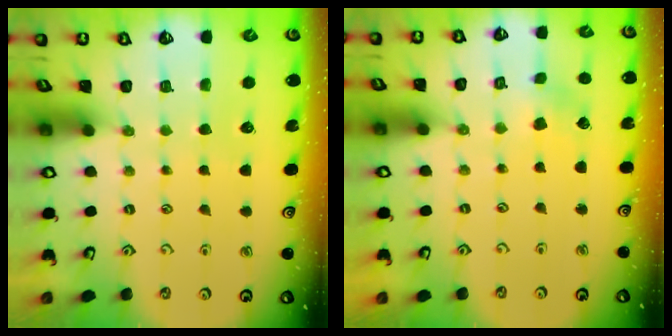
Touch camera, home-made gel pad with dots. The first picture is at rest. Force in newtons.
{"total": 2.1, "press": 2.1, "slide": 0.2}